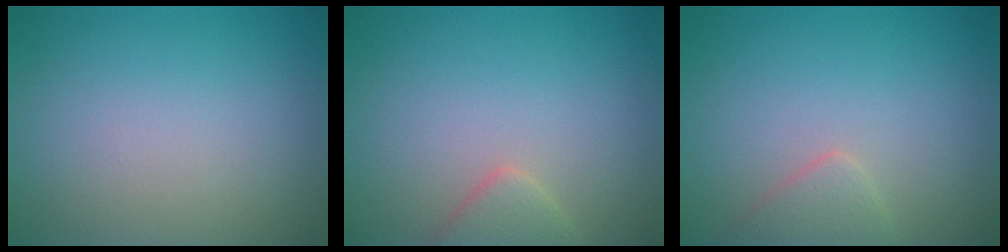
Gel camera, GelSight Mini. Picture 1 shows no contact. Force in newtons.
{"total": 2.1, "press": 2.1, "slide": 0.2}
{"total": 1.9, "press": 1.9, "slide": 0.0}